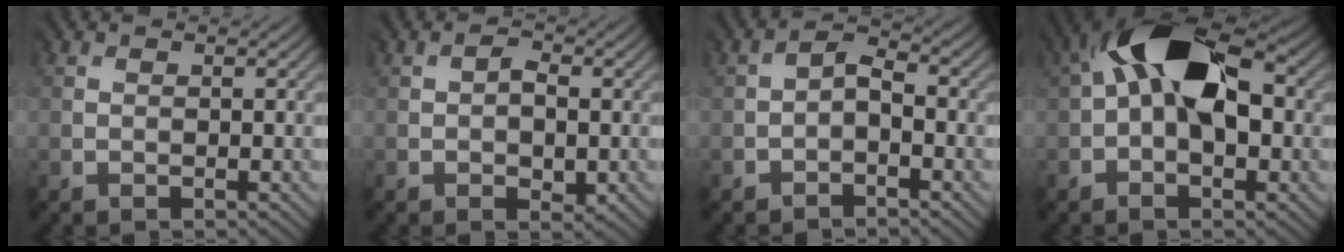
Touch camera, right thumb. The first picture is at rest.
{"total": 2.3, "force": [-0.8, 1.5, 1.5], "torque": [-0.020, -0.002, -0.010]}
{"total": 1.8, "force": [-1.5, 0.7, 0.8], "torque": [-0.011, 0.006, -0.029]}
{"total": 13.5, "force": [2.6, 7.8, 10.7], "torque": [-0.163, 0.027, 0.032]}